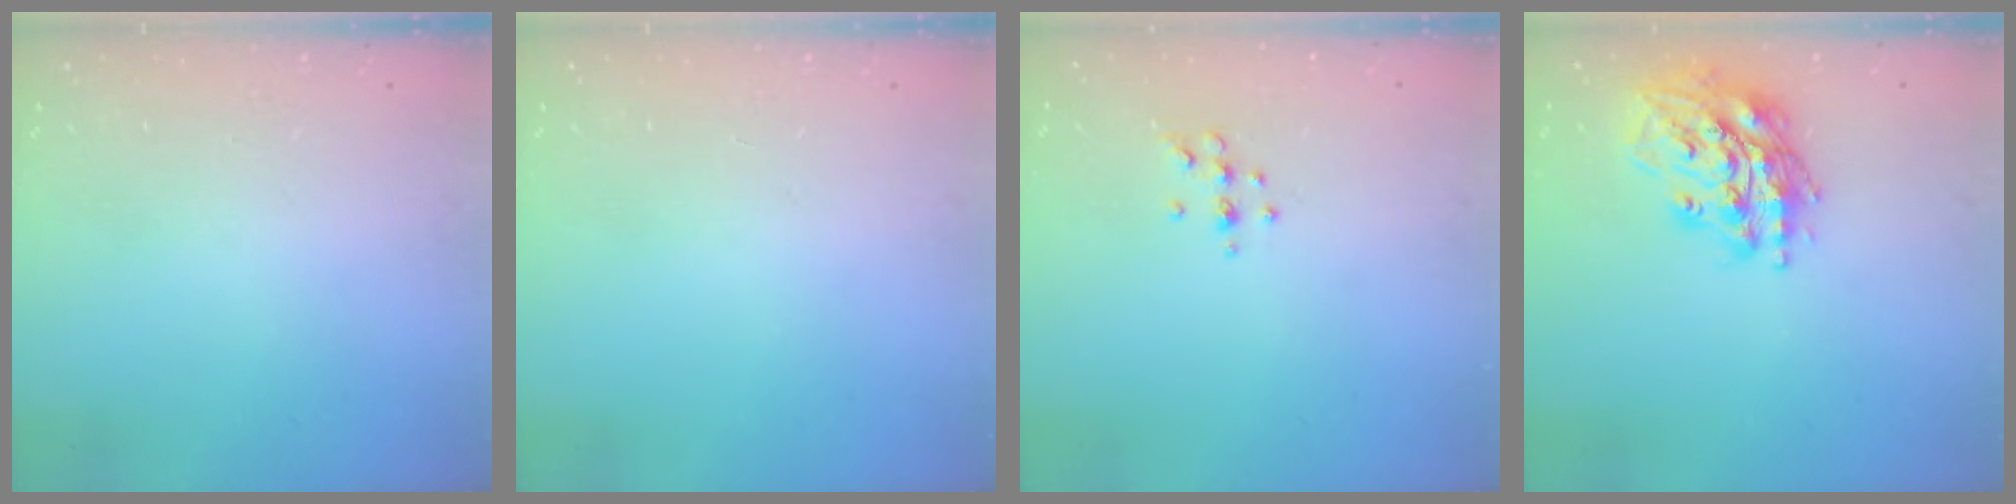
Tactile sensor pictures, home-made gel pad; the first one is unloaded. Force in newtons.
{"total": 0.0}
{"total": 4.8, "press": 4.4, "slide": 1.8}
{"total": 17.6, "press": 17.4, "slide": 2.6}